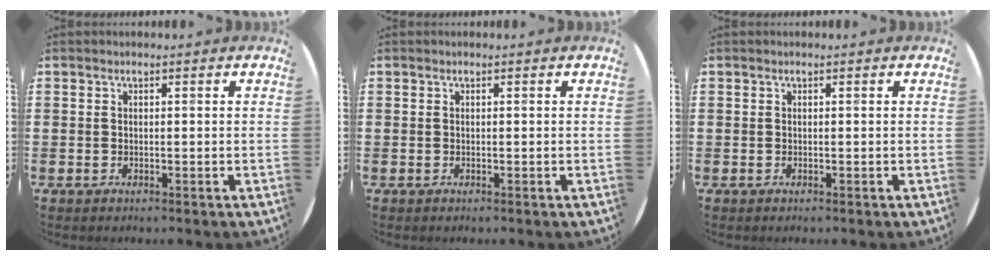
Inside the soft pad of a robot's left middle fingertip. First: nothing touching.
{"total": 0.0}
{"total": 0.0}